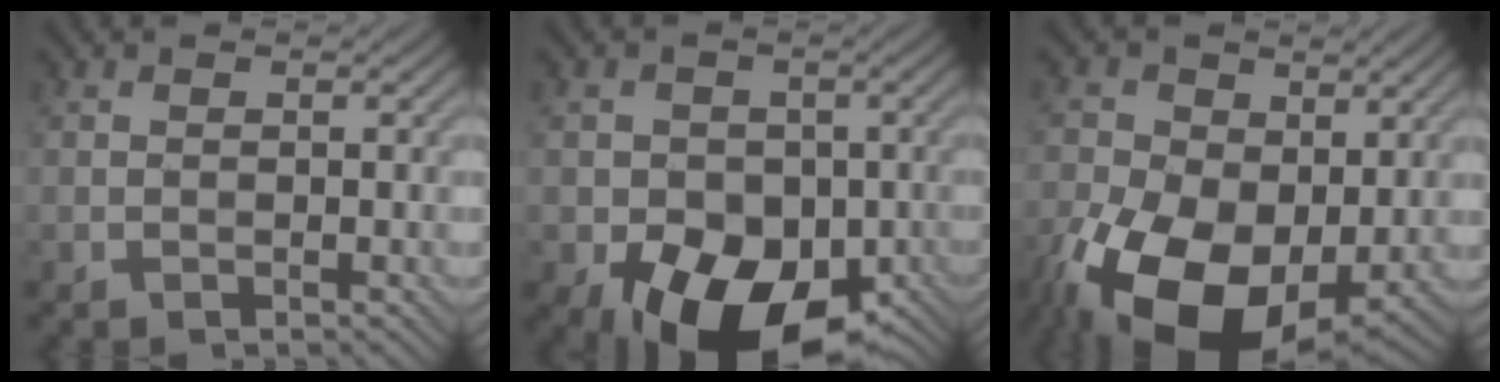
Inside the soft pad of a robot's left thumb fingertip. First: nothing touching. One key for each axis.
{"total": 13.2, "fx": -5.7, "fy": 9.1, "fz": 7.6, "tx": -0.107, "ty": -0.029, "tz": -0.093}
{"total": 15.6, "fx": -4.5, "fy": 9.5, "fz": 11.5, "tx": -0.244, "ty": -0.028, "tz": -0.074}